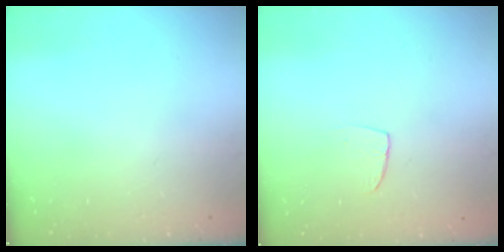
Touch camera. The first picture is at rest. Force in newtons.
{"total": 3.1, "press": 3.1, "slide": 0.2}